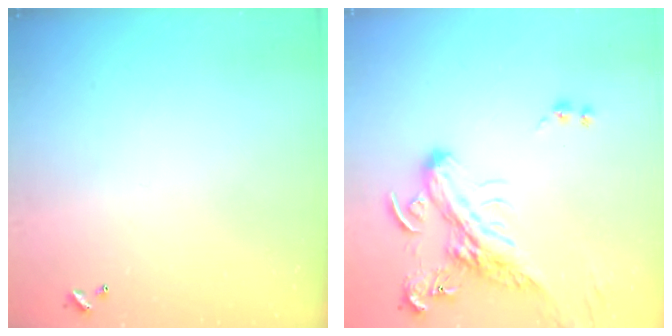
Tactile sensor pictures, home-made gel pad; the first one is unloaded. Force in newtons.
{"total": 4.8, "press": 4.4, "slide": 1.9}